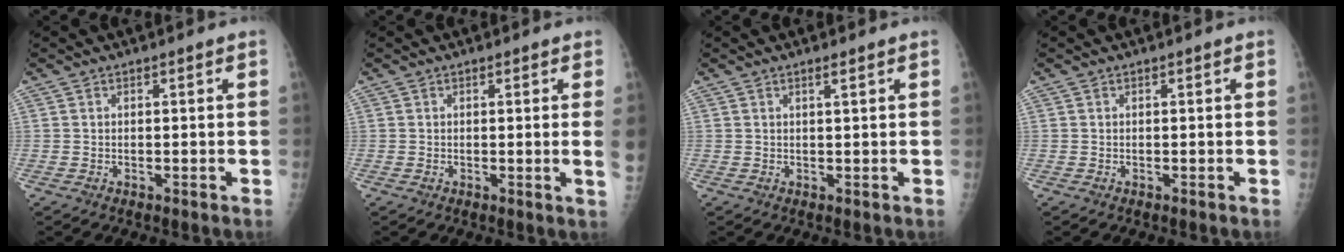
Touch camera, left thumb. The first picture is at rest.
{"total": 2.6, "force": [0.3, -0.8, 2.5], "torque": [-0.042, -0.007, 0.001]}
{"total": 1.1, "force": [0.7, 0.0, 0.8], "torque": [-0.014, -0.004, 0.011]}
{"total": 0.0}